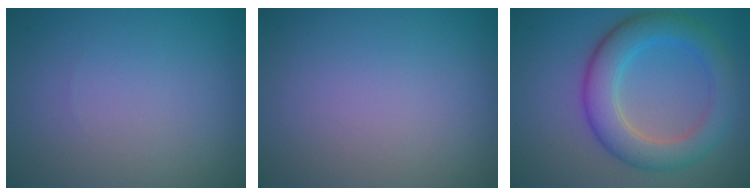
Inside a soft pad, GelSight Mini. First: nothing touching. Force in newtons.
{"total": 0.0}
{"total": 5.7, "press": 5.7, "slide": 0.1}